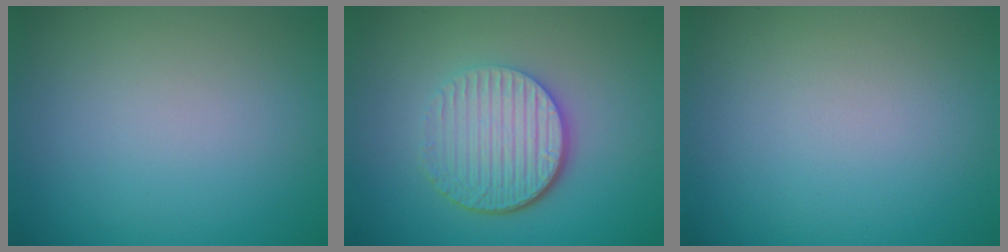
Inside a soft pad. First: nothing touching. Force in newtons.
{"total": 5.5, "press": 4.0, "slide": 3.9}
{"total": 0.0}